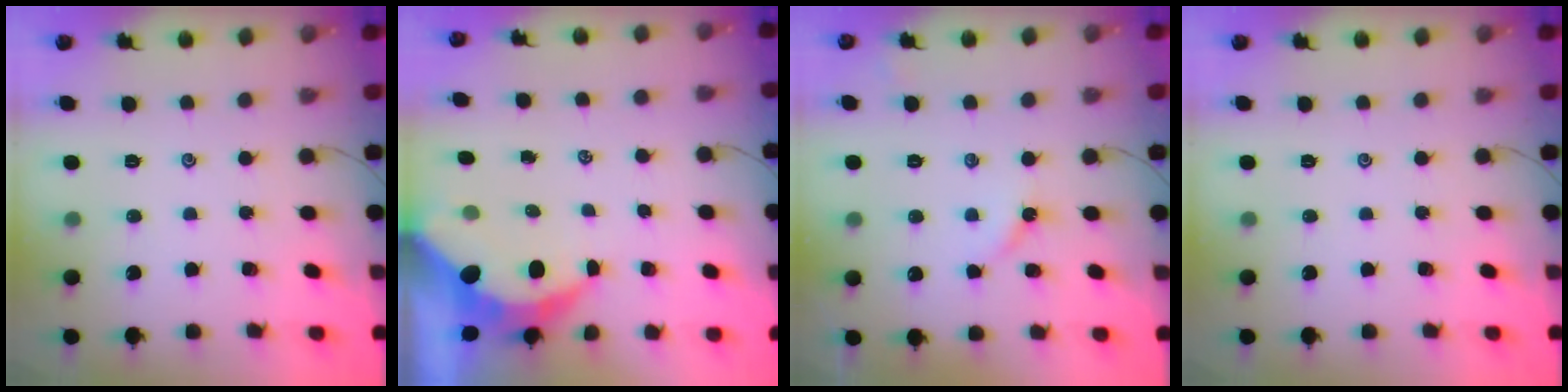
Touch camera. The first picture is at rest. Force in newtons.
{"total": 7.6, "press": 7.5, "slide": 0.9}
{"total": 3.3, "press": 3.2, "slide": 0.4}
{"total": 0.0}